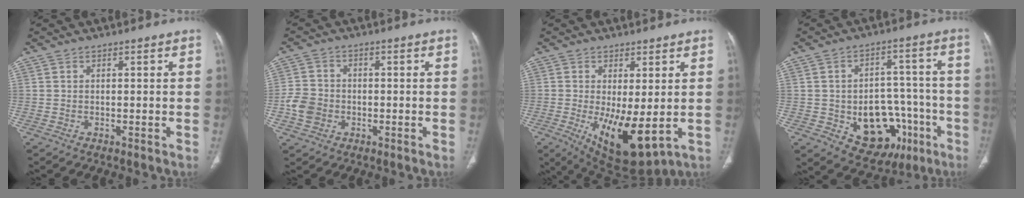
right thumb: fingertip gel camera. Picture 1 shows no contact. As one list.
[{"total": 5.8, "force": [-1.5, 4.9, 2.7], "torque": [-0.036, 0.014, -0.032]}, {"total": 12.1, "force": [-1.8, 4.8, 10.9], "torque": [-0.177, -0.027, -0.008]}, {"total": 16.8, "force": [-5.7, 11.7, 10.6], "torque": [-0.101, 0.042, -0.062]}]